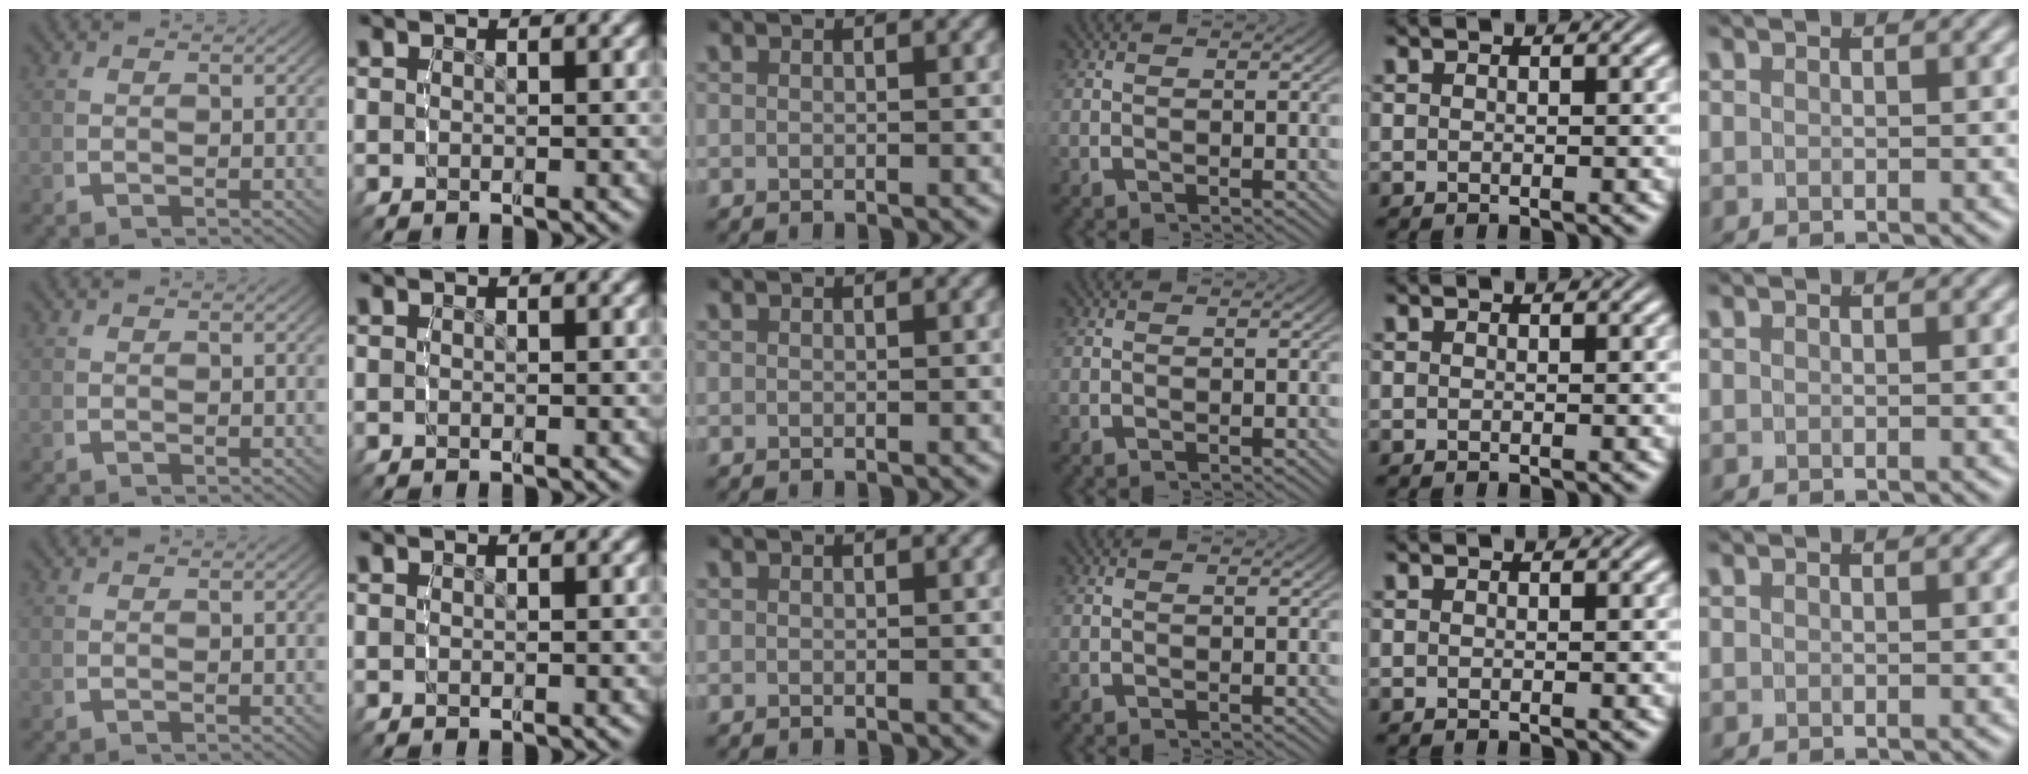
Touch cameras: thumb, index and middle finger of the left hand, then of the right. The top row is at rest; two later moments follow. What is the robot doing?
{"motion": "reach", "object": "paper"}